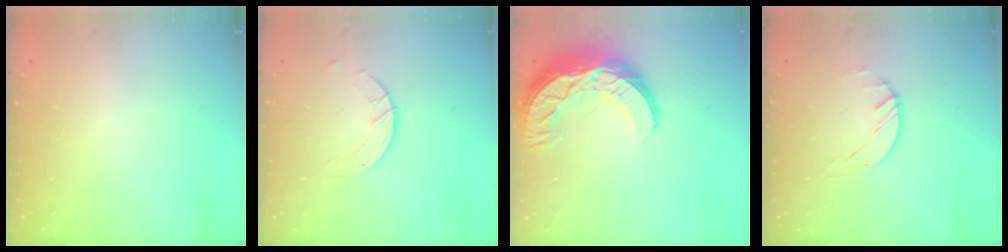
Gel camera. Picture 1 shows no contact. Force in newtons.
{"total": 2.8, "press": 2.8, "slide": 0.3}
{"total": 16.4, "press": 16.4, "slide": 0.9}
{"total": 1.7, "press": 1.7, "slide": 0.1}